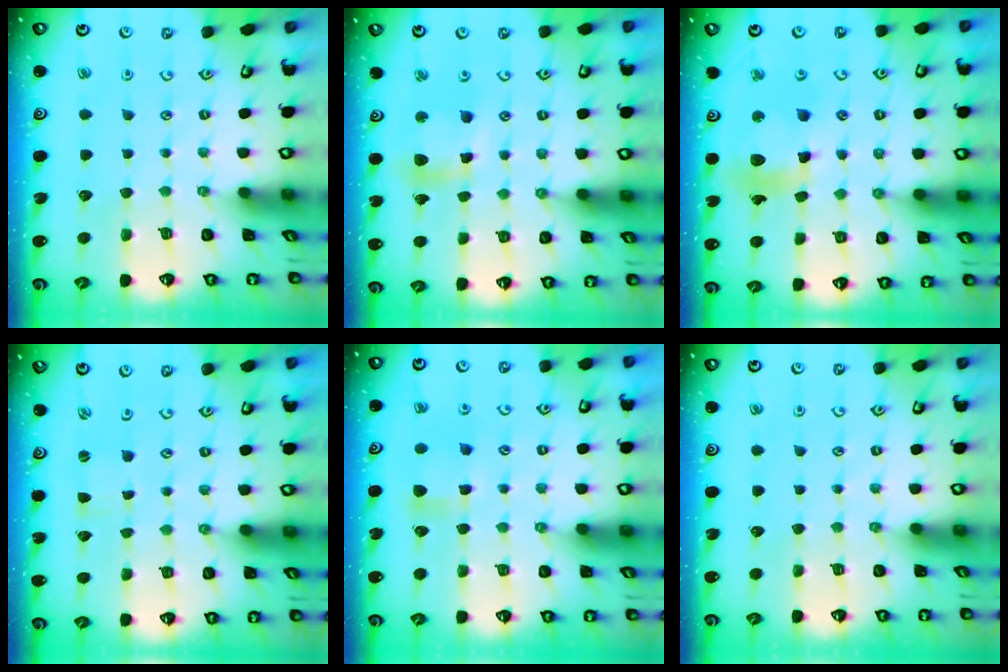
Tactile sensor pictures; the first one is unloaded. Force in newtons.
{"total": 9.8, "press": 9.7, "slide": 1.0}
{"total": 13.3, "press": 13.2, "slide": 1.8}
{"total": 0.0}
{"total": 5.2, "press": 5.2, "slide": 0.5}
{"total": 0.0}